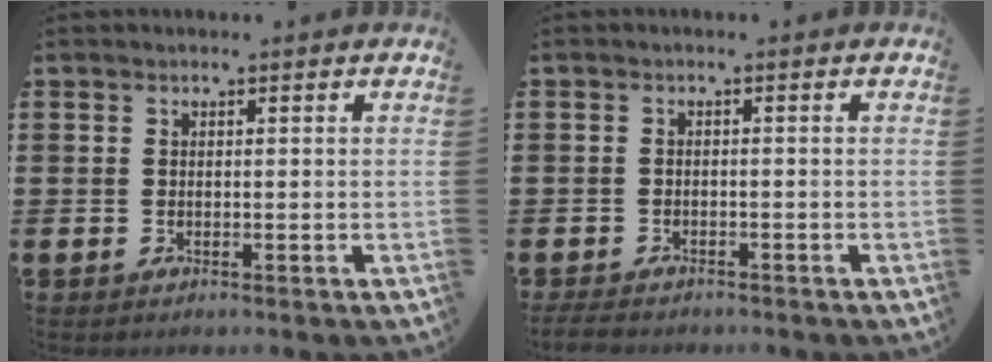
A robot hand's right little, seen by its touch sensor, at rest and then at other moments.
{"total": 1.4, "force": [-1.3, 0.3, 0.5], "torque": [-0.011, 0.003, -0.027]}